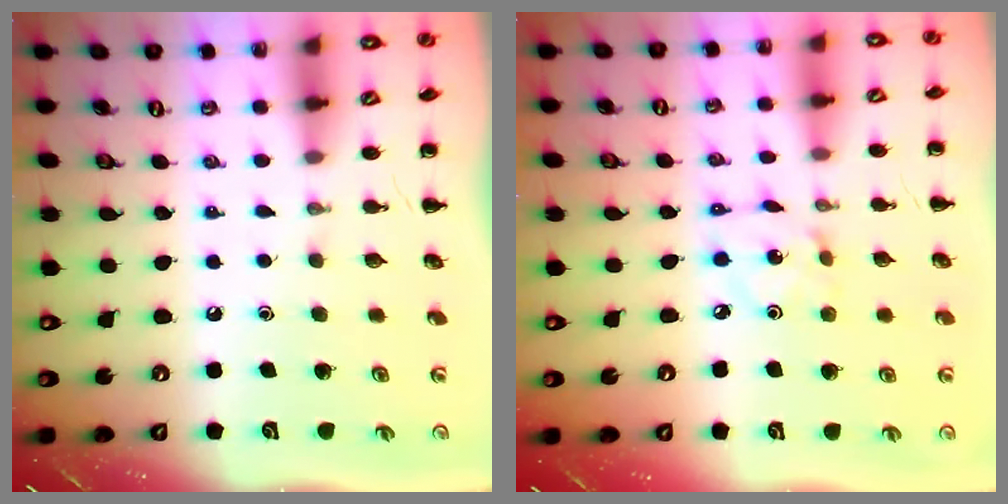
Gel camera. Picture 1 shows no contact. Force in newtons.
{"total": 2.1, "press": 2.0, "slide": 0.6}